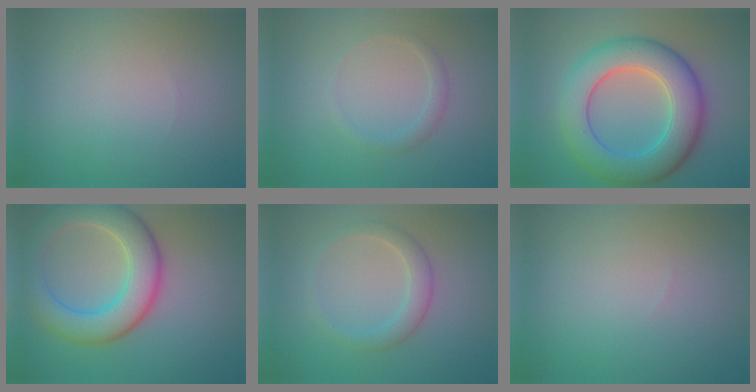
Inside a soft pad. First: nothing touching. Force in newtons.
{"total": 1.3, "press": 1.3, "slide": 0.0}
{"total": 8.8, "press": 8.8, "slide": 0.1}
{"total": 7.5, "press": 7.5, "slide": 0.4}
{"total": 2.2, "press": 2.2, "slide": 0.1}
{"total": 0.0}